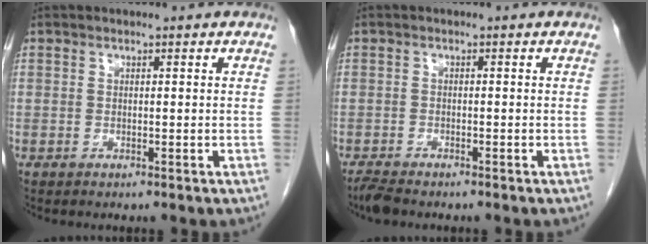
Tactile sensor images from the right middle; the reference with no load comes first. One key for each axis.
{"total": 2.2, "fx": -2.0, "fy": 0.3, "fz": 0.9, "tx": -0.026, "ty": -0.010, "tz": -0.037}